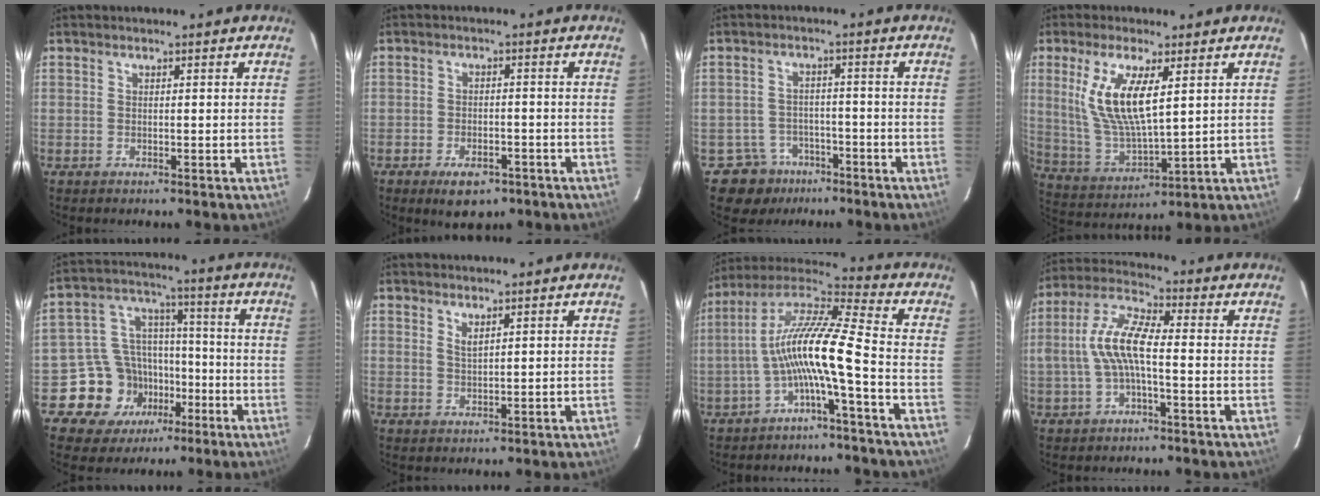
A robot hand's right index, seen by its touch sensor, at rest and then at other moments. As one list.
[{"total": 7.0, "force": [-4.6, 3.5, 4.0], "torque": [-0.083, -0.006, -0.064]}, {"total": 6.6, "force": [-4.3, 5.0, -0.2], "torque": [-0.009, 0.031, -0.064]}, {"total": 12.6, "force": [4.1, 3.9, 11.2], "torque": [-0.225, -0.006, 0.093]}, {"total": 12.2, "force": [-6.4, 10.1, 2.3], "torque": [-0.060, 0.044, -0.093]}, {"total": 1.8, "force": [1.2, 0.4, 1.2], "torque": [-0.022, -0.001, 0.021]}, {"total": 12.6, "force": [-3.7, 0.4, 12.1], "torque": [-0.237, 0.017, -0.076]}, {"total": 9.0, "force": [-1.3, 2.5, 8.5], "torque": [-0.182, 0.014, -0.025]}]